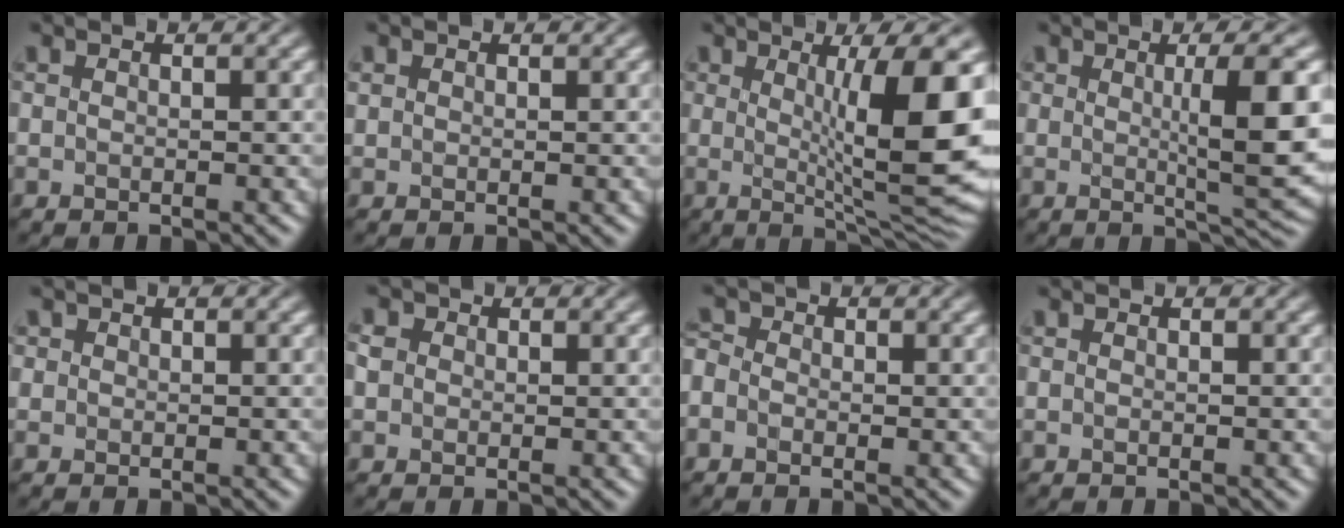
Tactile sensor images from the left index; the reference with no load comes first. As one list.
[{"total": 0.6, "force": [0.1, -0.3, -0.5], "torque": [-0.008, 0.002, 0.020]}, {"total": 10.0, "force": [0.2, 2.0, 9.8], "torque": [-0.154, -0.014, 0.038]}, {"total": 5.6, "force": [-0.4, 0.5, 5.6], "torque": [-0.095, -0.011, 0.025]}, {"total": 0.8, "force": [-0.1, -0.3, -0.7], "torque": [-0.014, -0.004, 0.024]}, {"total": 0.7, "force": [-0.4, 0.5, -0.3], "torque": [-0.025, 0.001, 0.021]}, {"total": 1.5, "force": [-1.3, 0.8, 0.2], "torque": [-0.031, 0.003, -0.004]}, {"total": 0.0}]